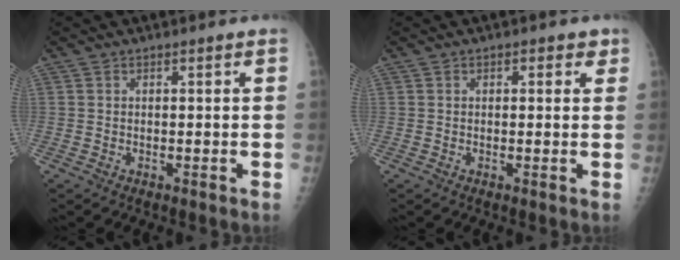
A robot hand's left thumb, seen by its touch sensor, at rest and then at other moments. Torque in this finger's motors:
{"motor_torque": [-0.06, -0.08, -0.25, -0.35, 0.04]}